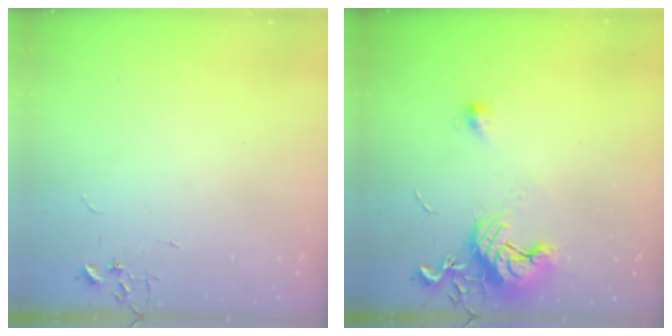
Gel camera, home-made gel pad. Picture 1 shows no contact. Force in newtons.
{"total": 11.3, "press": 11.3, "slide": 0.7}